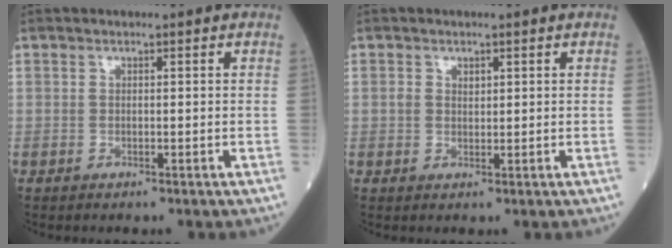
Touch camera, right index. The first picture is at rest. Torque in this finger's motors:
{"motor_torque": [-0.13, -0.11, -0.02, 0.00]}